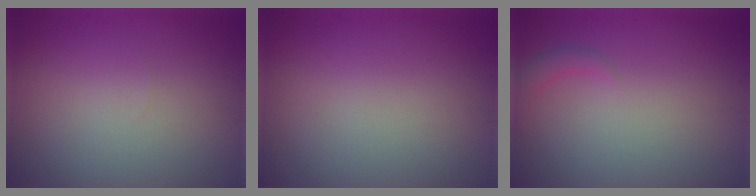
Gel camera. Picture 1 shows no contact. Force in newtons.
{"total": 0.0}
{"total": 1.3, "press": 1.3, "slide": 0.2}